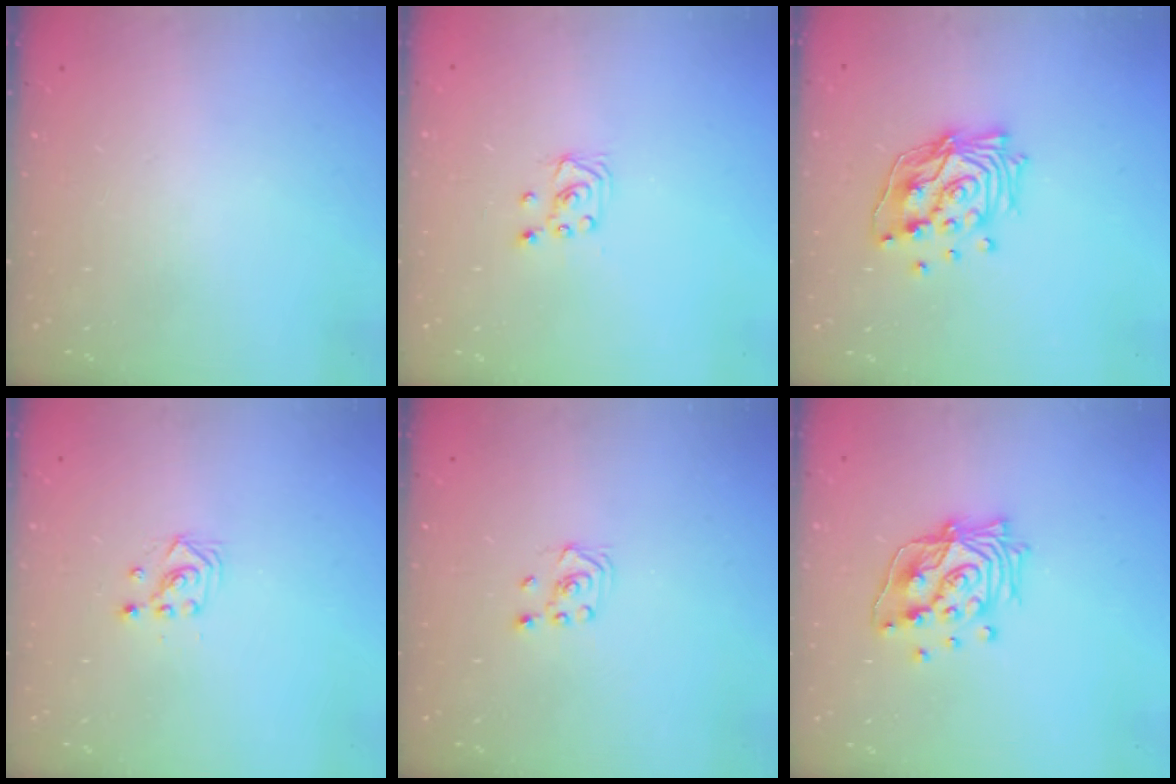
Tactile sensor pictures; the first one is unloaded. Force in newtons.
{"total": 2.0, "press": 2.0, "slide": 0.2}
{"total": 15.0, "press": 14.9, "slide": 2.0}
{"total": 3.0, "press": 3.0, "slide": 0.4}
{"total": 2.3, "press": 2.2, "slide": 0.7}
{"total": 15.3, "press": 15.2, "slide": 1.1}